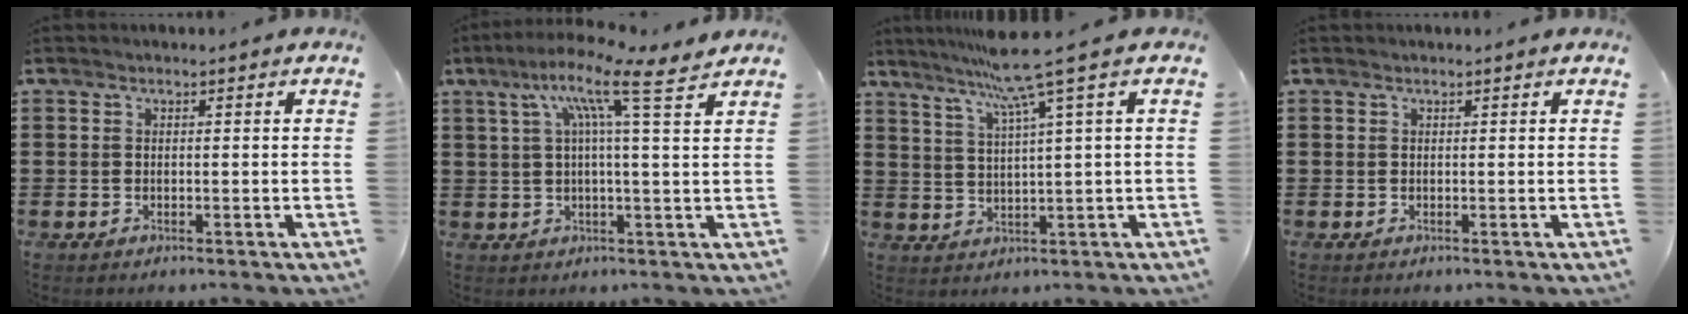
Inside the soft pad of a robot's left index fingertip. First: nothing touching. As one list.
[{"total": 9.8, "force": [5.6, 0.4, 8.1], "torque": [-0.158, -0.021, 0.088]}, {"total": 7.9, "force": [4.7, -1.6, 6.1], "torque": [-0.132, -0.016, 0.077]}, {"total": 0.0}]